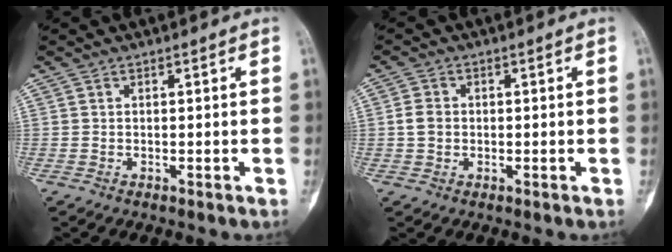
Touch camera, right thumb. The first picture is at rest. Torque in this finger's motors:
{"motor_torque": [0.12, 0.14, 0.19, -0.14, 0.09]}